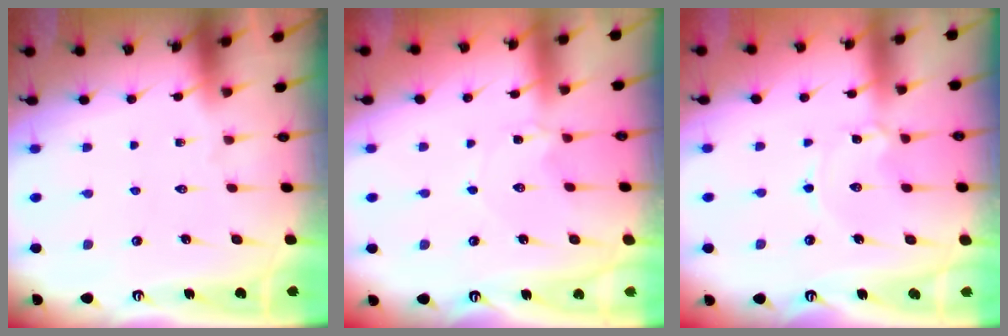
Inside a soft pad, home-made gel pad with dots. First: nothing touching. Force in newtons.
{"total": 1.4, "press": 1.4, "slide": 0.2}
{"total": 1.6, "press": 1.6, "slide": 0.1}